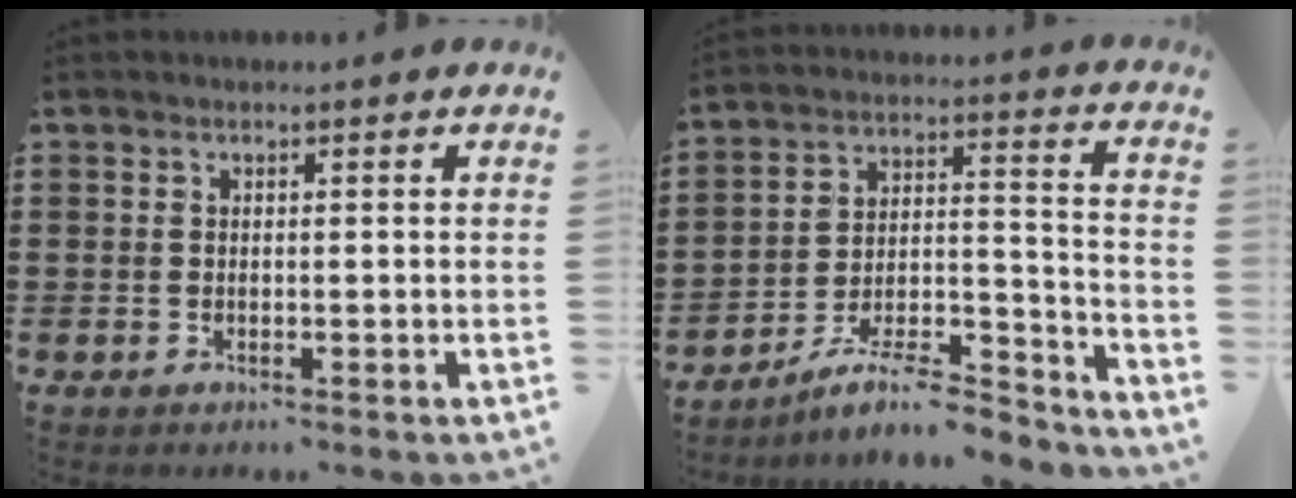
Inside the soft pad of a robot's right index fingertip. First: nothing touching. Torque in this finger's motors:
{"motor_torque": [1.07, 1.07, -0.13, 0.00]}